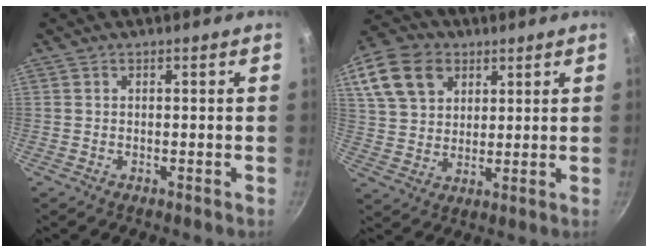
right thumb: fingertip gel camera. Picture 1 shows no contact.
{"total": 17.7, "force": [8.3, 13.0, 8.7], "torque": [-0.179, 0.013, 0.154]}